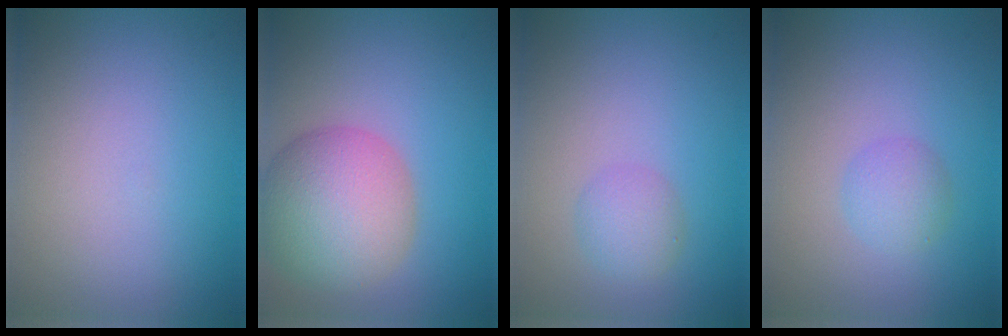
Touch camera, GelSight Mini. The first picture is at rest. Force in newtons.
{"total": 7.8, "press": 7.8, "slide": 0.3}
{"total": 1.9, "press": 1.9, "slide": 0.1}
{"total": 1.7, "press": 1.7, "slide": 0.0}